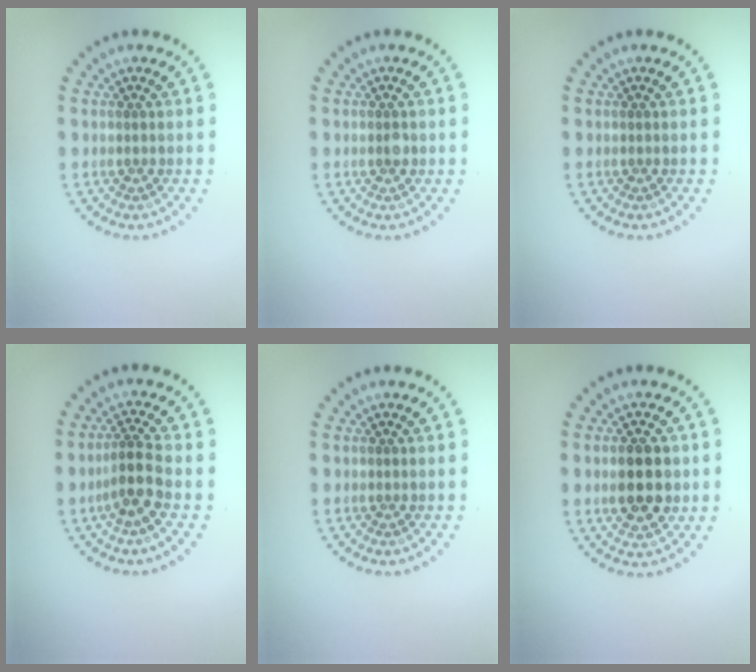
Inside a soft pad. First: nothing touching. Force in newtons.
{"total": 0.9, "press": 0.9, "slide": 0.0}
{"total": 0.0}
{"total": 2.8, "press": 2.3, "slide": 1.6}
{"total": 0.0}
{"total": 4.6, "press": 4.6, "slide": 0.2}